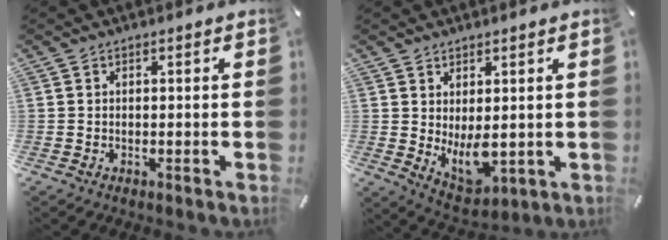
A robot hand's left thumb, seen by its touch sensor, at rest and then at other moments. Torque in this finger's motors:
{"motor_torque": [0.36, 0.43, 0.46, -0.37, 0.05]}